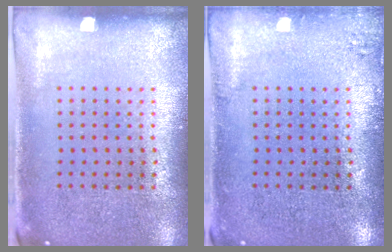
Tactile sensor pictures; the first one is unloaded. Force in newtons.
{"total": 1.0, "press": 1.0, "slide": 0.3}